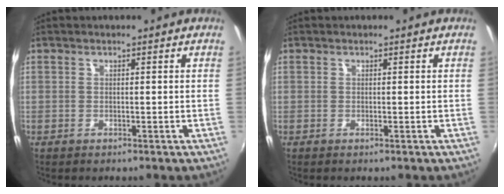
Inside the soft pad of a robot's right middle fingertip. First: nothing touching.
{"total": 0.0}